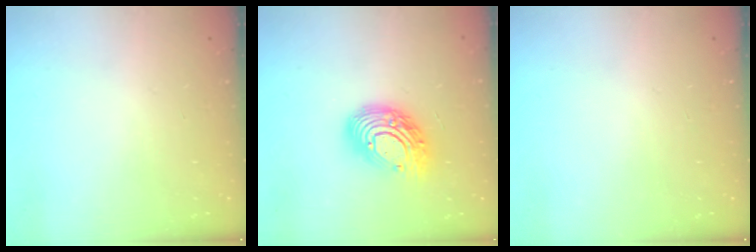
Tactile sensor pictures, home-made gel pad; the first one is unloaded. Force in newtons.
{"total": 14.3, "press": 14.2, "slide": 1.3}
{"total": 0.0}